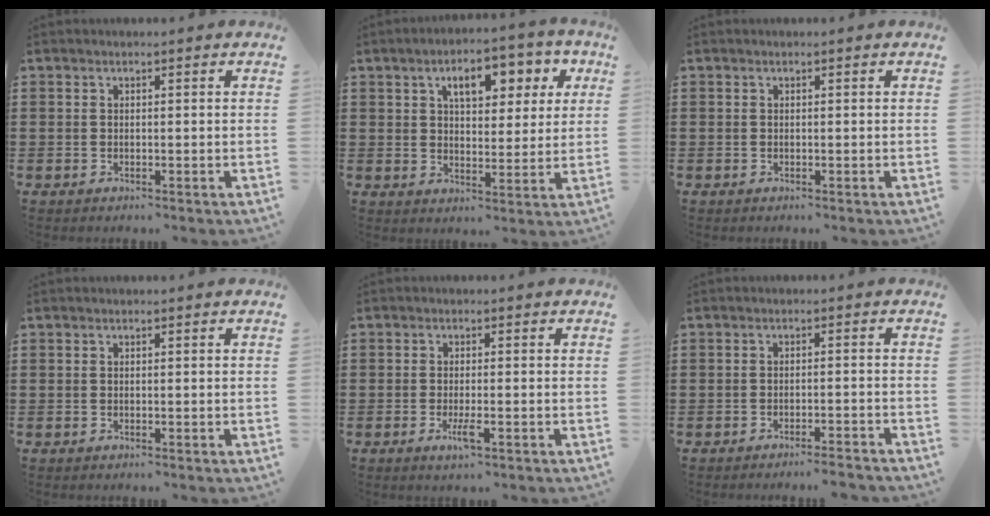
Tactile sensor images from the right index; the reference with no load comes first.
{"total": 7.9, "force": [3.9, 3.8, 5.7], "torque": [-0.097, 0.001, 0.060]}
{"total": 0.0}
{"total": 0.0}
{"total": 2.9, "force": [-1.3, 0.4, 2.5], "torque": [-0.056, -0.009, -0.026]}
{"total": 2.2, "force": [-2.1, -0.2, 0.7], "torque": [-0.013, 0.000, -0.043]}